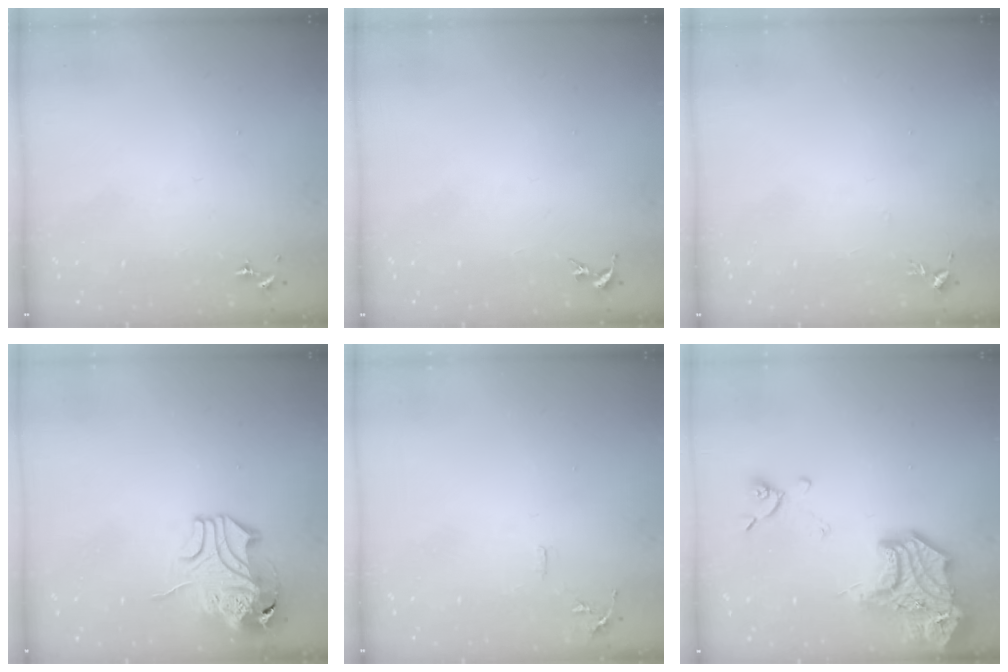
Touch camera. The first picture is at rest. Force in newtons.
{"total": 0.0}
{"total": 3.9, "press": 3.9, "slide": 0.5}
{"total": 11.1, "press": 11.0, "slide": 1.9}
{"total": 5.7, "press": 5.7, "slide": 0.6}
{"total": 23.2, "press": 23.1, "slide": 2.7}